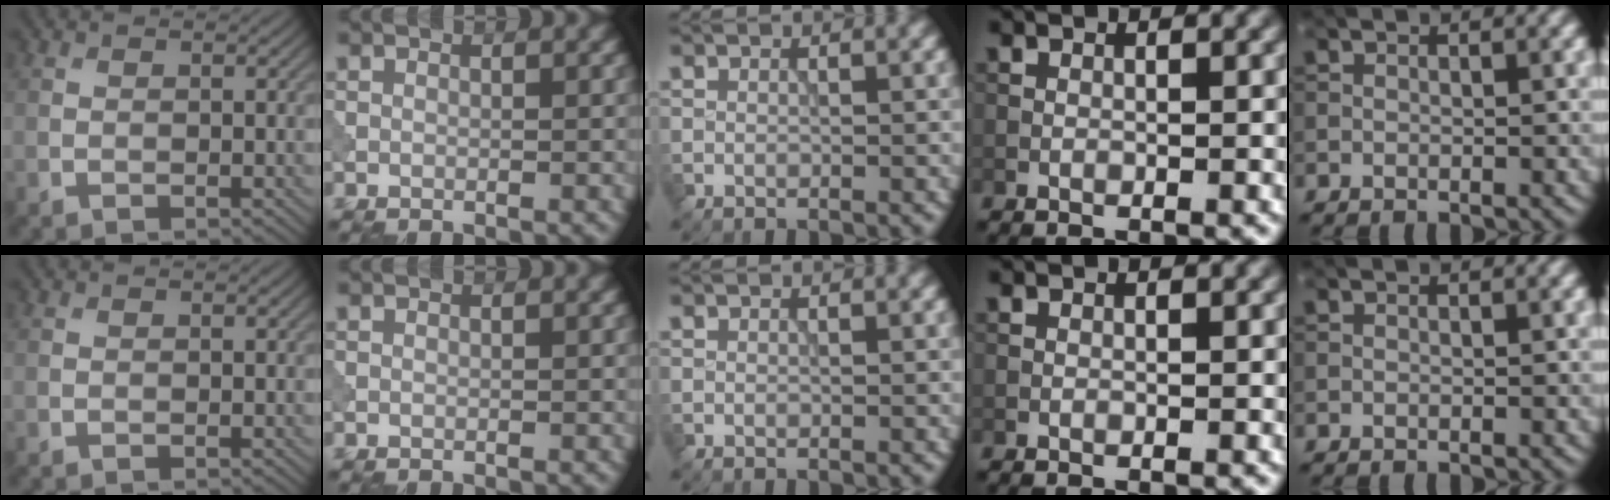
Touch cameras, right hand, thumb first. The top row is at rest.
{}